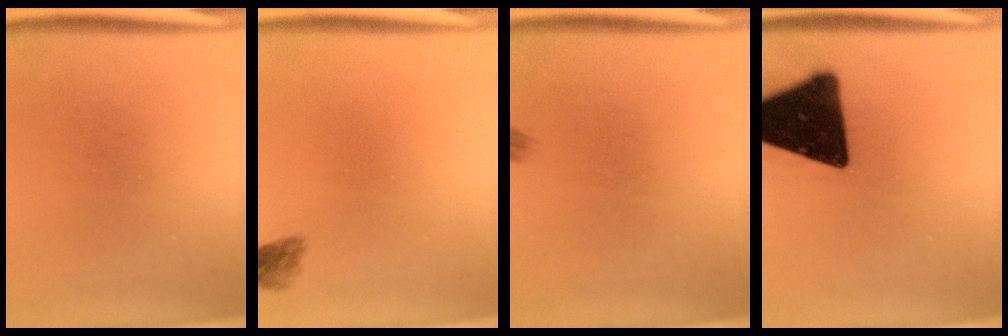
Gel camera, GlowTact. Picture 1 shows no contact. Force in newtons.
{"total": 1.7}
{"total": 1.0}
{"total": 19.6}